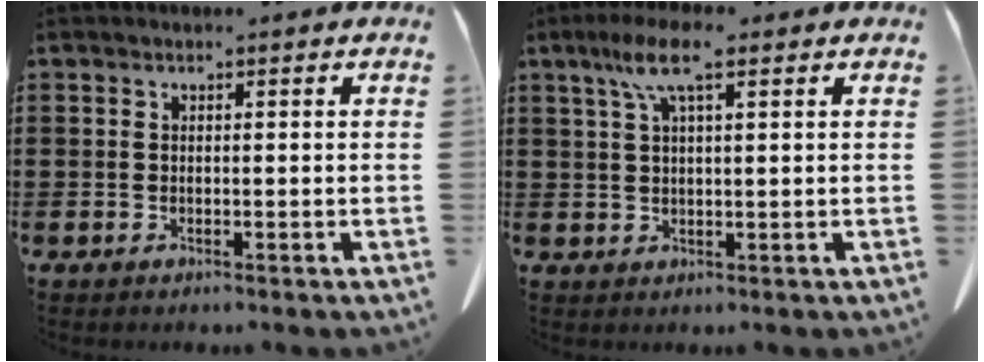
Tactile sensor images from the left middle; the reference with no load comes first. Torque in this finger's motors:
{"motor_torque": [0.96, -0.29, 0.21, 0.10]}